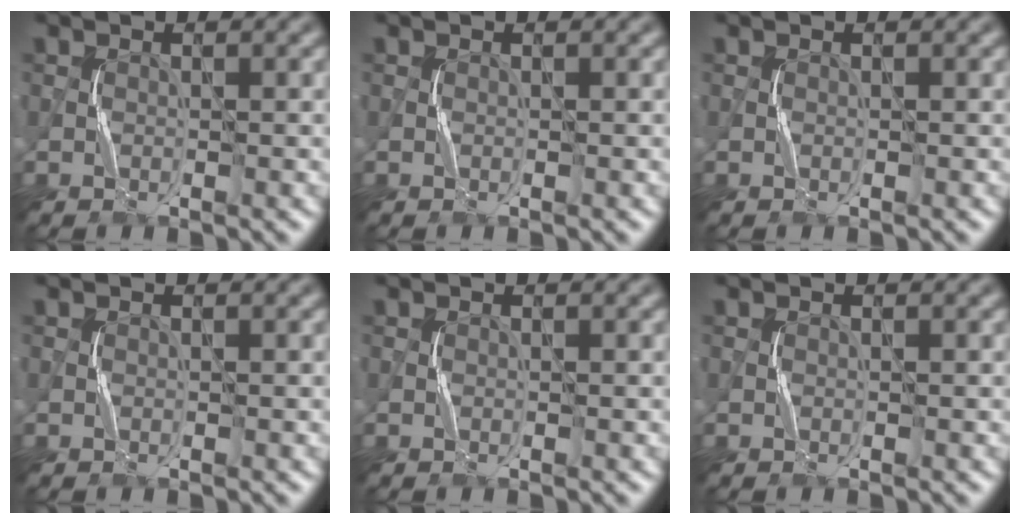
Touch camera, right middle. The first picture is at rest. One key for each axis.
{"total": 0.0}
{"total": 0.0}
{"total": 0.0}
{"total": 0.0}
{"total": 0.0}